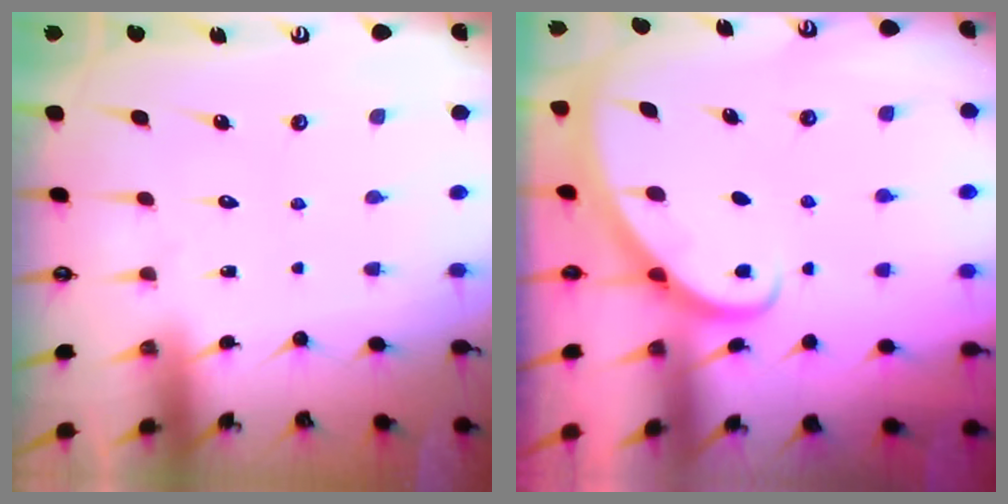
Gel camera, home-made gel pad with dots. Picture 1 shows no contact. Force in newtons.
{"total": 2.8, "press": 2.8, "slide": 0.2}